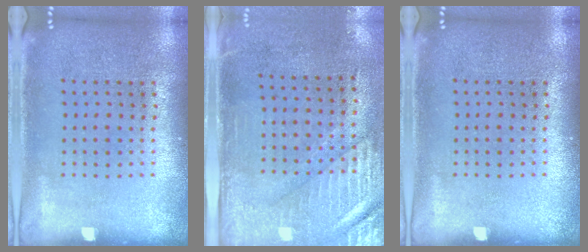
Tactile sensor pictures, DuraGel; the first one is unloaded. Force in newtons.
{"total": 2.9, "press": 2.5, "slide": 1.5}
{"total": 0.0}